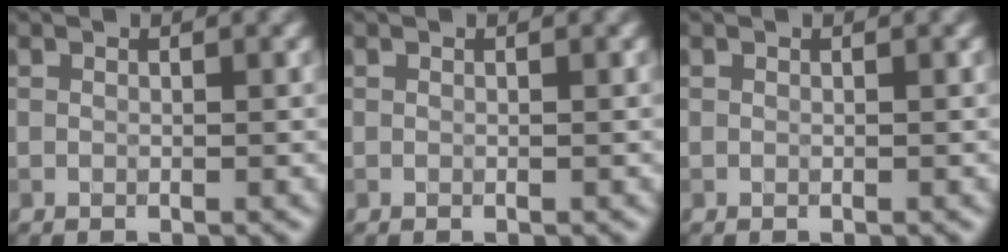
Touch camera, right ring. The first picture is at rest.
{"total": 0.0}
{"total": 0.0}